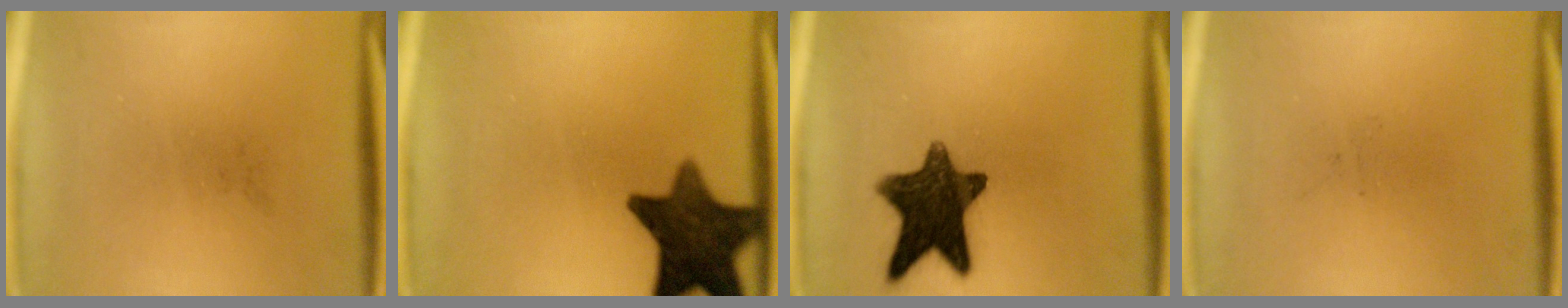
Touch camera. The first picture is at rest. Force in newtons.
{"total": 12.7}
{"total": 12.9}
{"total": 0.0}